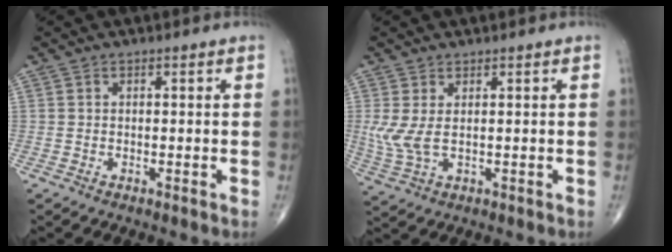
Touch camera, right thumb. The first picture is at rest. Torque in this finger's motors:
{"motor_torque": [0.24, 0.61, 0.19, -0.11, 0.20]}